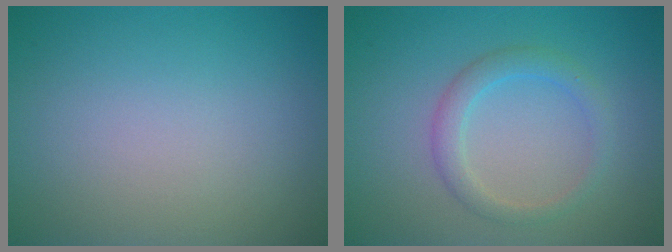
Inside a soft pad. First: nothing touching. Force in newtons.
{"total": 2.3, "press": 2.3, "slide": 0.1}